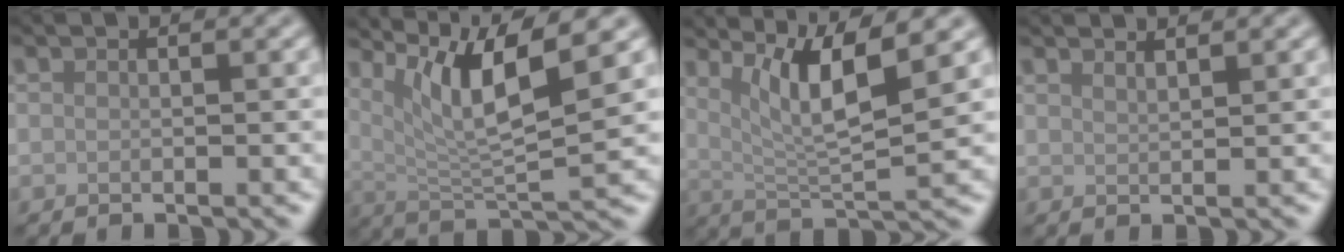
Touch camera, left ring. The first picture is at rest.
{"total": 8.5, "force": [4.6, 1.9, 6.9], "torque": [-0.120, 0.001, 0.089]}
{"total": 6.7, "force": [3.4, 1.3, 5.7], "torque": [-0.093, -0.004, 0.065]}
{"total": 1.7, "force": [1.6, 0.3, 0.5], "torque": [0.001, 0.007, 0.016]}